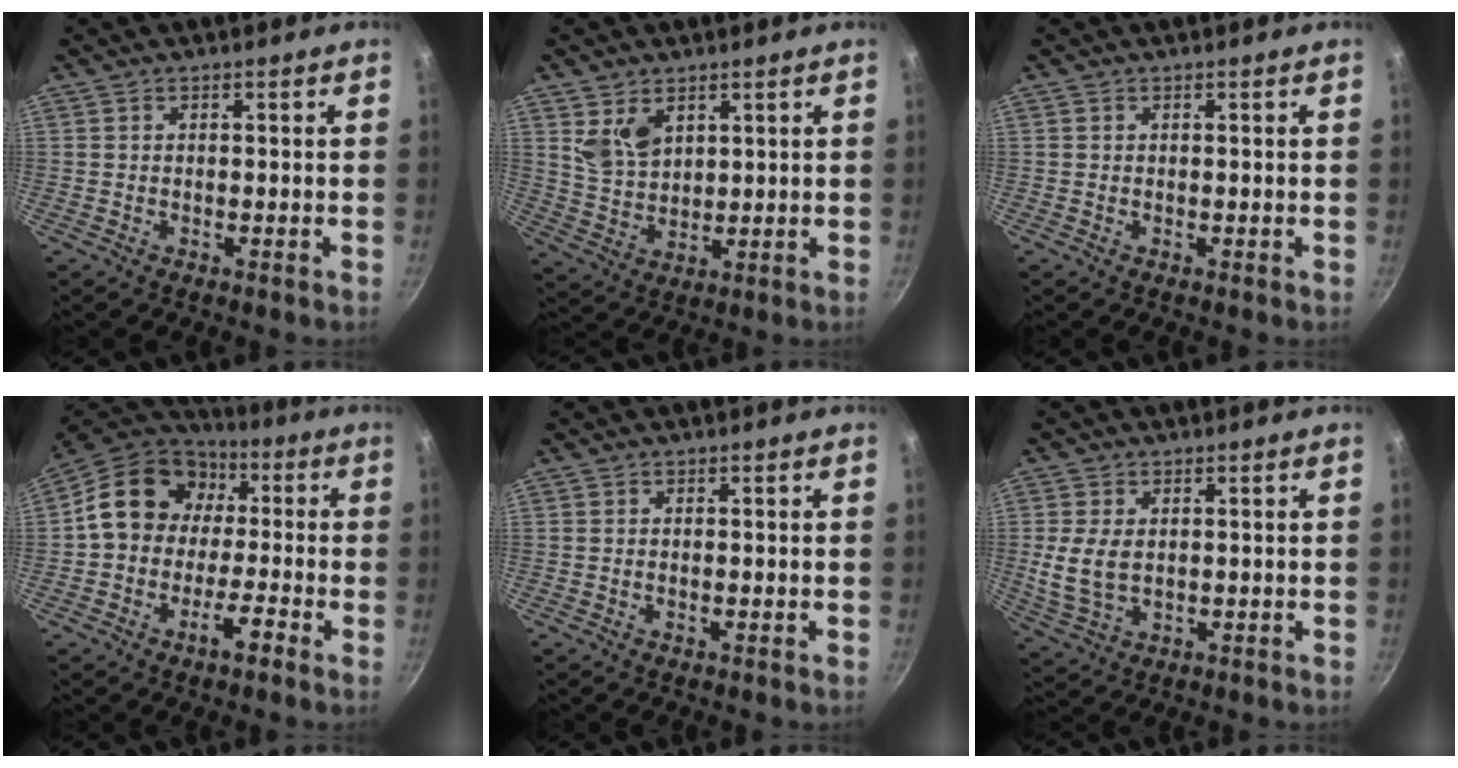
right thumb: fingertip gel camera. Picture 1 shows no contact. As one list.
[{"total": 7.0, "force": [3.3, 4.6, 4.1], "torque": [-0.060, -0.025, 0.073]}, {"total": 0.0}, {"total": 14.7, "force": [-2.8, 11.3, 9.0], "torque": [-0.124, 0.053, -0.062]}, {"total": 0.0}, {"total": 6.9, "force": [0.6, 4.5, 5.2], "torque": [-0.106, -0.011, 0.021]}]